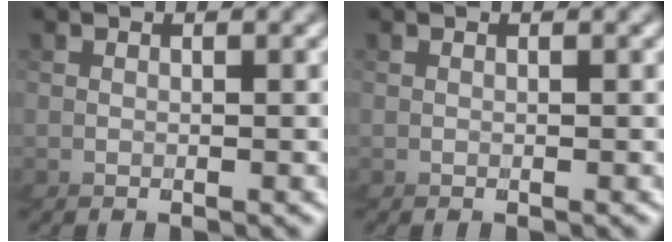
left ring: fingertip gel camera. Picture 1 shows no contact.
{"total": 0.0}